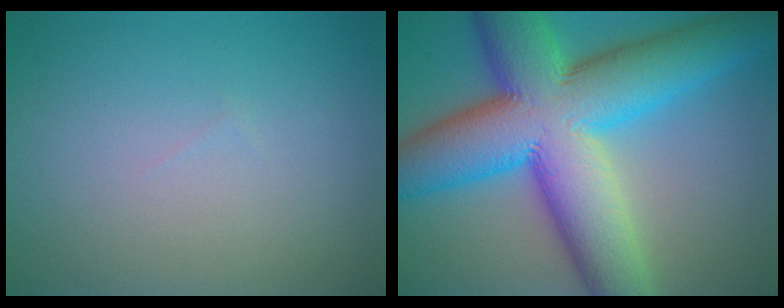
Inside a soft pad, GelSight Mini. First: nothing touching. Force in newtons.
{"total": 16.0, "press": 16.0, "slide": 0.1}